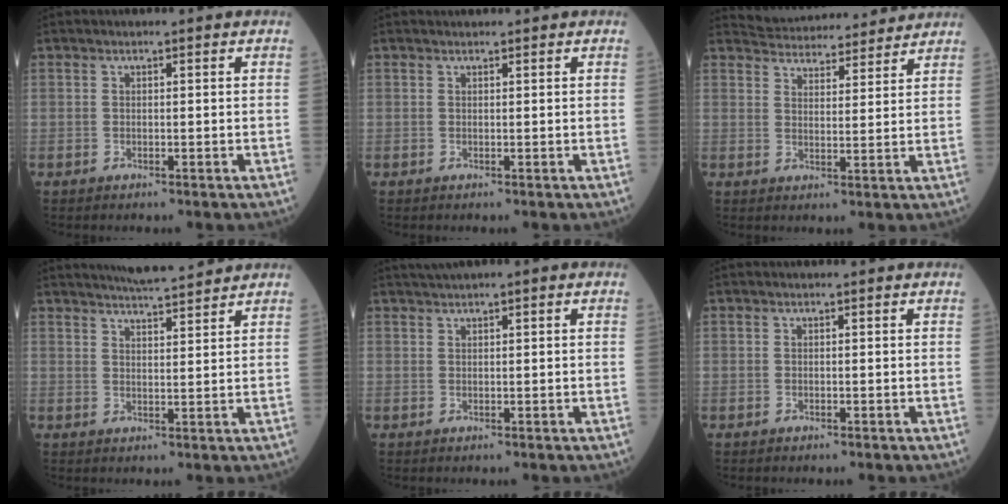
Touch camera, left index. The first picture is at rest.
{"total": 1.2, "force": [1.1, 0.0, 0.2], "torque": [-0.005, 0.017, 0.022]}
{"total": 12.2, "force": [11.8, 2.1, 2.2], "torque": [-0.029, 0.023, 0.162]}
{"total": 7.3, "force": [6.9, 0.1, 2.5], "torque": [-0.048, 0.010, 0.103]}
{"total": 2.4, "force": [1.7, -0.1, 1.7], "torque": [-0.036, 0.017, 0.032]}
{"total": 0.0}